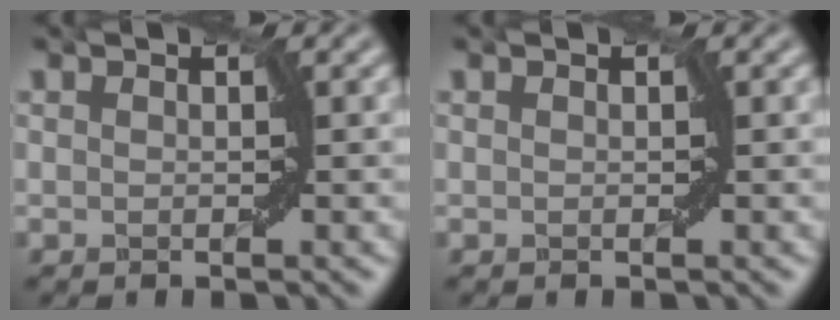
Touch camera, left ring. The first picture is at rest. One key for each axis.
{"total": 0.0}